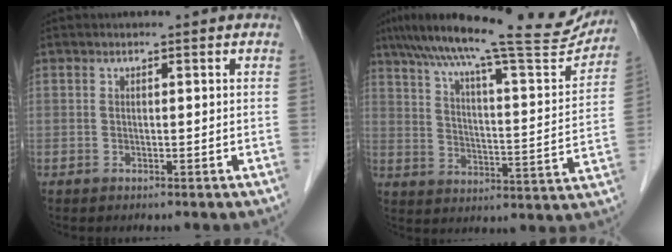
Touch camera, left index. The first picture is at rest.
{"total": 24.7, "force": [21.1, 2.8, 12.5], "torque": [-0.201, -0.014, 0.287]}